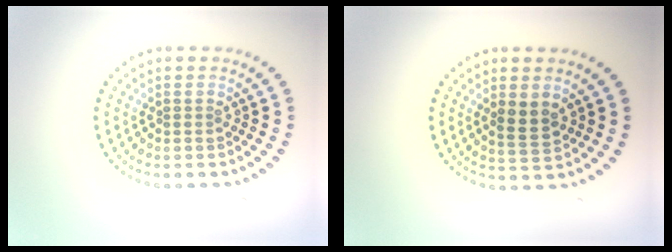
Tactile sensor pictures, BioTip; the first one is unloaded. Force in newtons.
{"total": 2.1, "press": 2.0, "slide": 0.6}